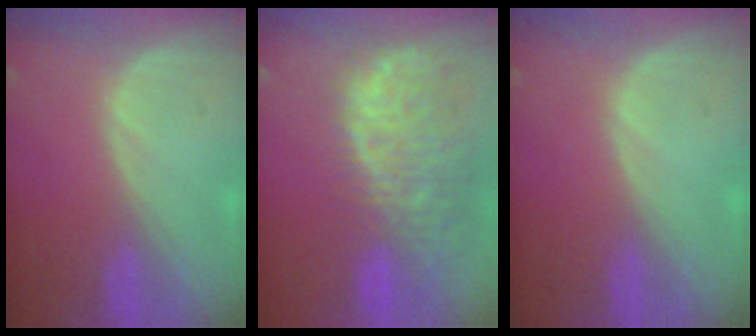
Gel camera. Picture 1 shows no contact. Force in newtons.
{"total": 13.8, "press": 11.3, "slide": 7.9}
{"total": 0.0}